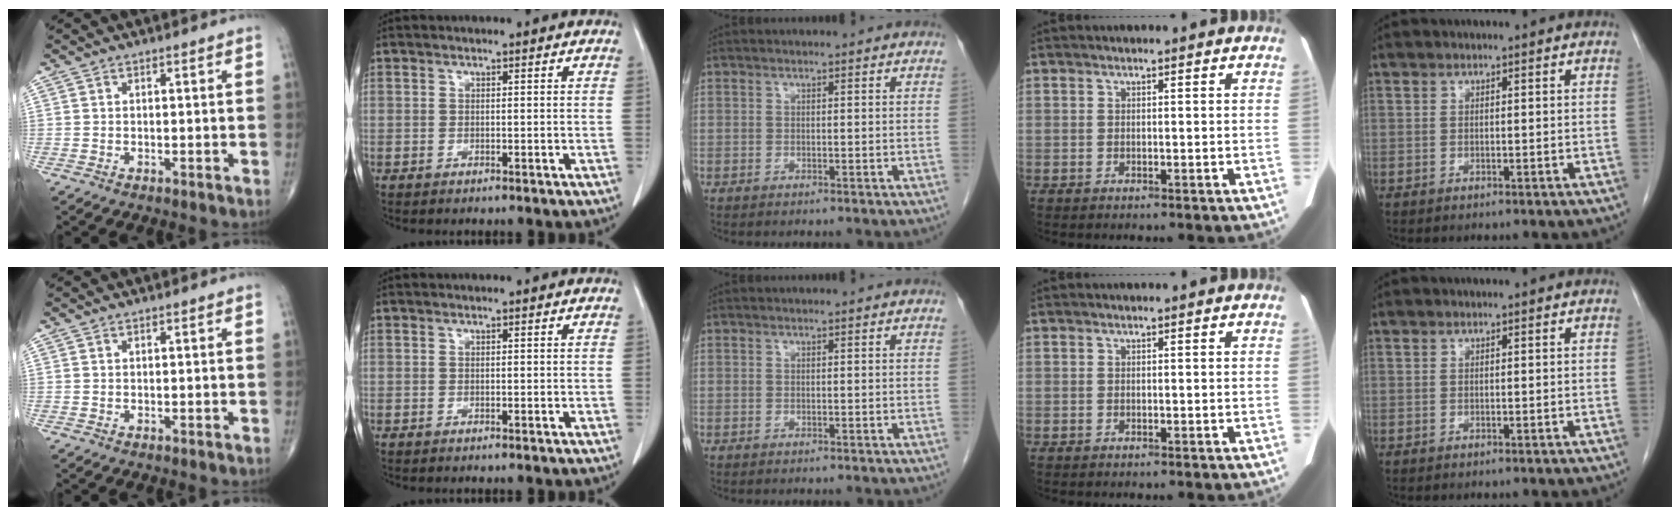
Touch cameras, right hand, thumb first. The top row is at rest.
{}